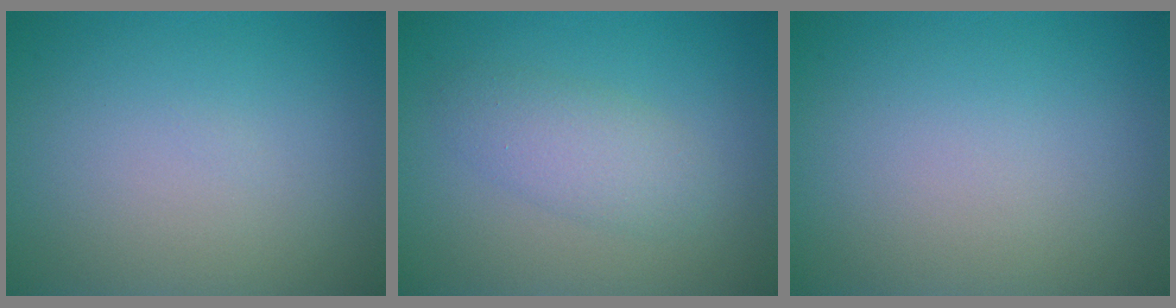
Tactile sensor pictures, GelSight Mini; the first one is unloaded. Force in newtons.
{"total": 2.8, "press": 2.8, "slide": 0.1}
{"total": 0.0}